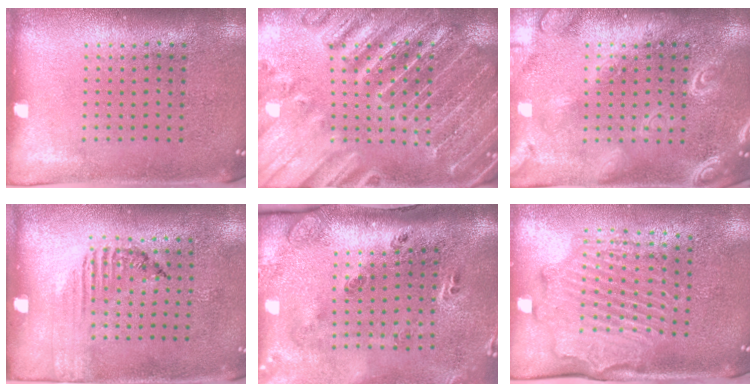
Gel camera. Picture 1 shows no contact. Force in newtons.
{"total": 3.9, "press": 3.7, "slide": 1.1}
{"total": 3.8, "press": 3.8, "slide": 0.6}
{"total": 1.5, "press": 0.9, "slide": 1.2}
{"total": 3.0, "press": 1.9, "slide": 2.4}
{"total": 2.2, "press": 2.2, "slide": 0.2}